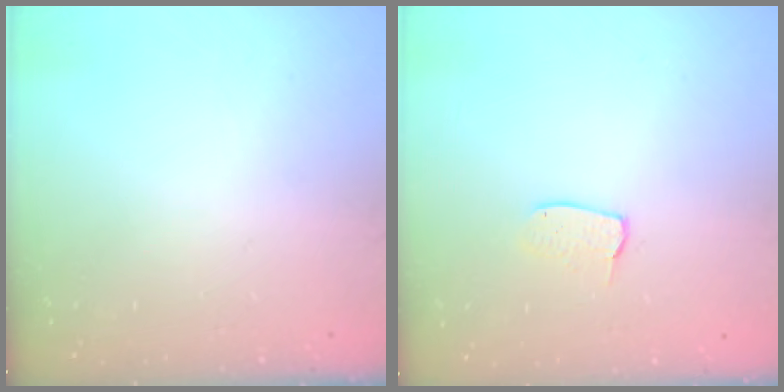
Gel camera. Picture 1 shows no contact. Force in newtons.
{"total": 4.8, "press": 4.8, "slide": 0.3}